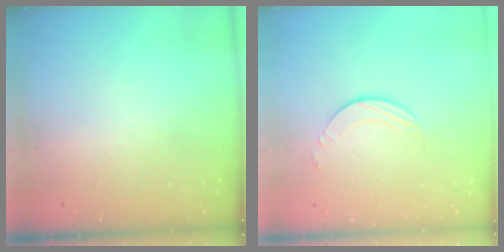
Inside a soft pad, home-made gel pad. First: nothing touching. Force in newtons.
{"total": 2.7, "press": 2.7, "slide": 0.2}